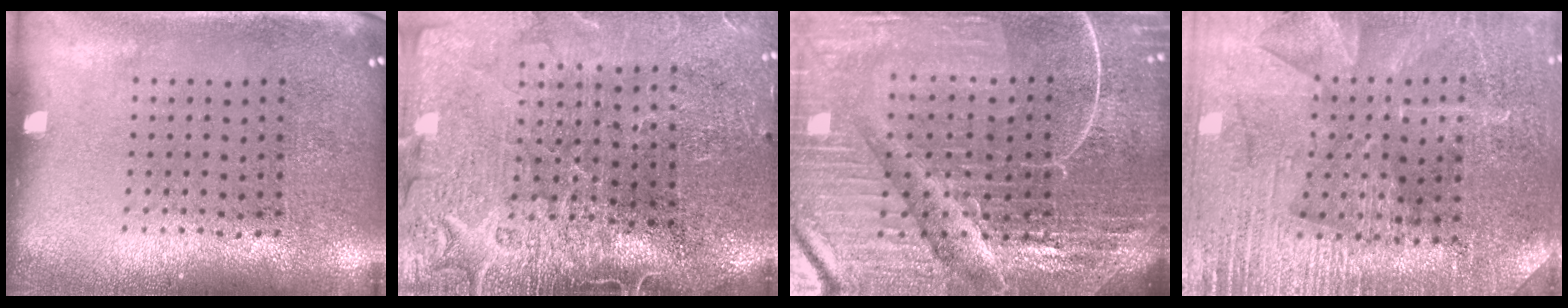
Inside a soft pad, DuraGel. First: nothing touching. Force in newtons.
{"total": 4.2, "press": 3.7, "slide": 2.1}
{"total": 6.8, "press": 6.0, "slide": 3.2}
{"total": 3.1, "press": 3.0, "slide": 0.5}